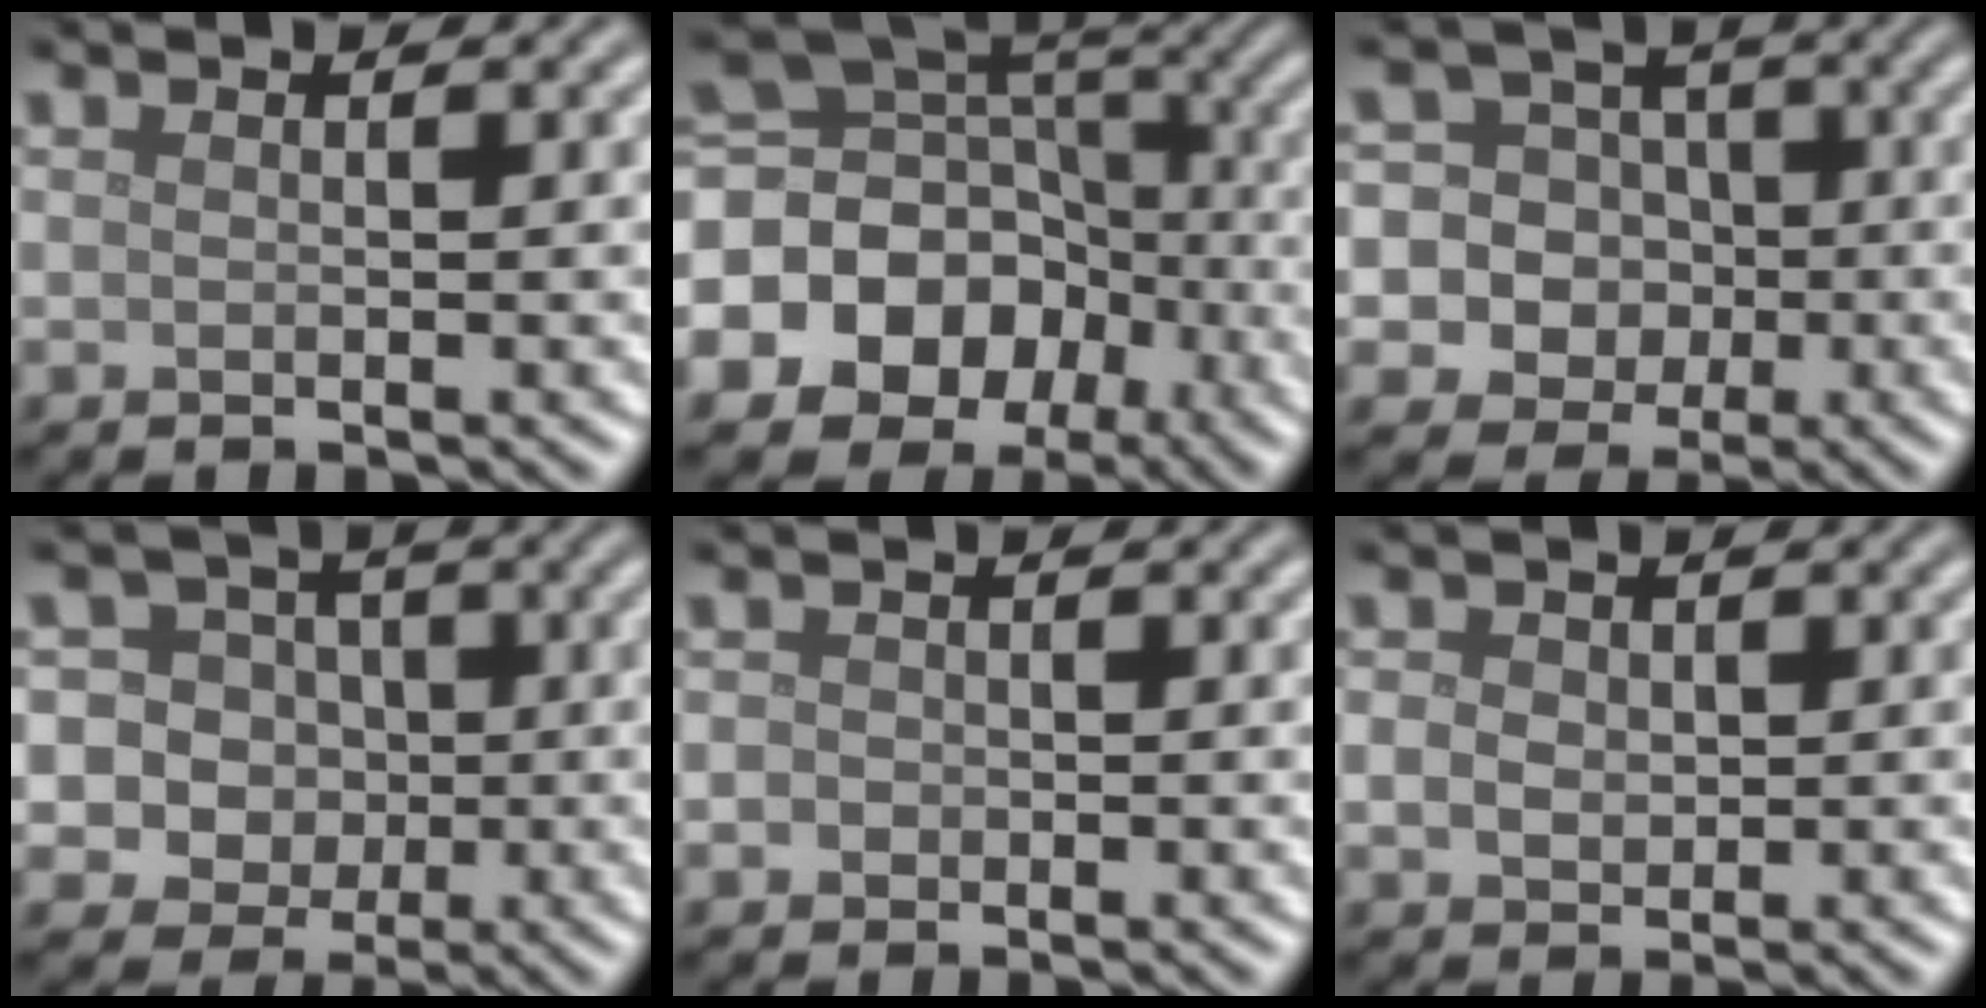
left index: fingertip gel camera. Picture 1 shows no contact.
{"total": 14.8, "force": [-5.7, 12.3, 6.0], "torque": [-0.129, -0.009, -0.103]}
{"total": 13.5, "force": [-0.8, 13.0, 3.3], "torque": [-0.107, 0.019, -0.030]}
{"total": 9.3, "force": [1.2, 8.7, 2.9], "torque": [-0.073, 0.034, 0.007]}
{"total": 1.2, "force": [-0.1, 1.1, 0.4], "torque": [0.004, 0.000, -0.009]}
{"total": 2.0, "force": [0.2, 1.7, 1.0], "torque": [-0.017, 0.000, 0.004]}